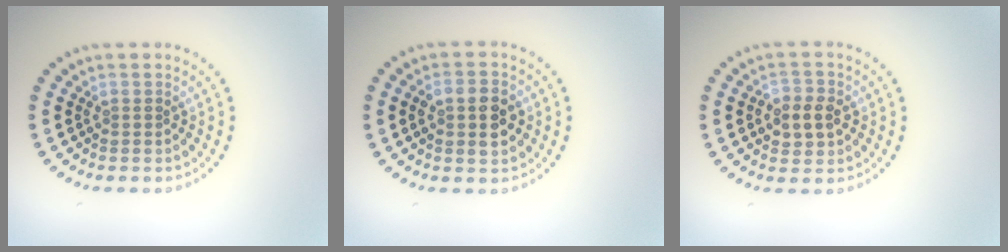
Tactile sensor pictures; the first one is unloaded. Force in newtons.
{"total": 3.4, "press": 3.4, "slide": 0.3}
{"total": 3.0, "press": 2.9, "slide": 0.4}